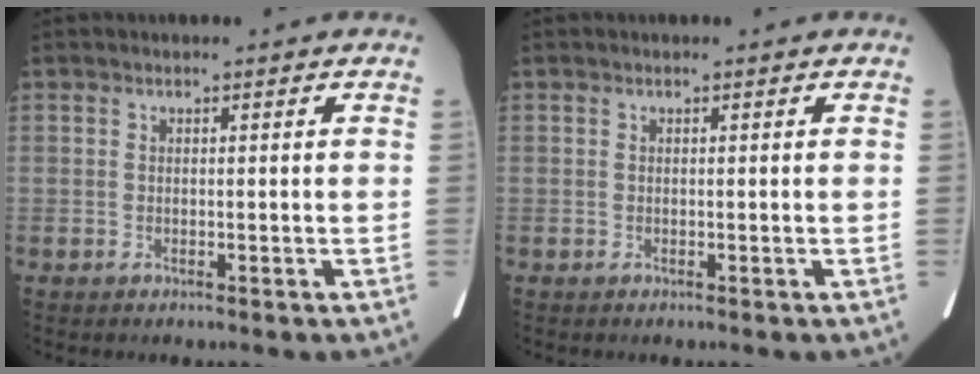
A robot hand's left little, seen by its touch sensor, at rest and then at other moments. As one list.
[{"total": 0.0}]